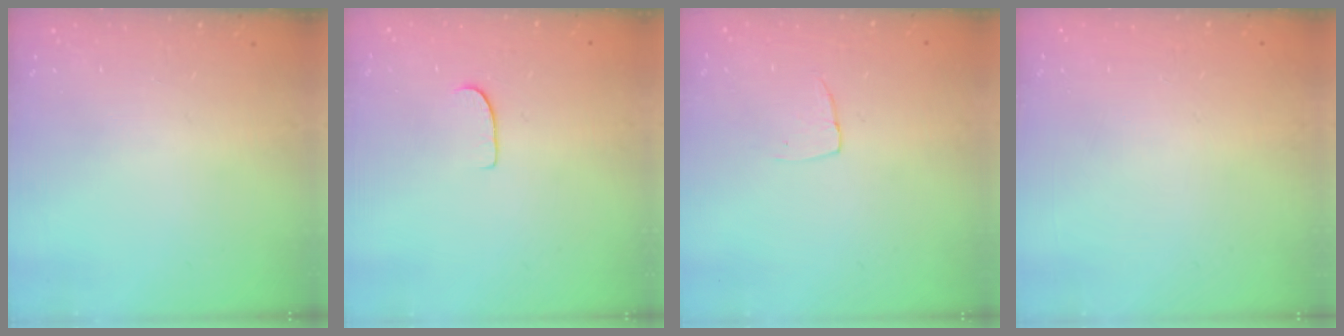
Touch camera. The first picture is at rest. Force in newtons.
{"total": 5.2, "press": 5.2, "slide": 0.4}
{"total": 4.0, "press": 4.0, "slide": 0.2}
{"total": 0.0}